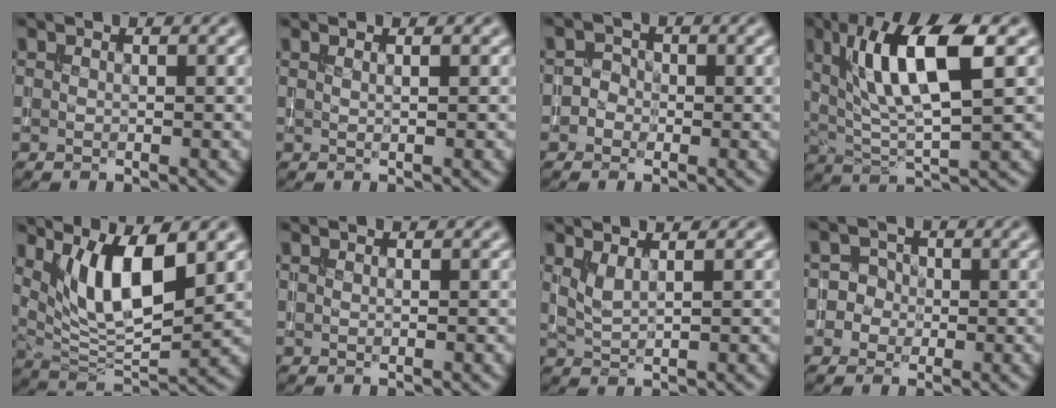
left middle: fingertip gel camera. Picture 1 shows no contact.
{"total": 1.5, "force": [0.8, 0.7, 1.1], "torque": [-0.001, -0.004, -0.003]}
{"total": 1.3, "force": [-0.4, 1.2, 0.3], "torque": [0.008, 0.003, -0.014]}
{"total": 9.4, "force": [3.2, 2.6, 8.4], "torque": [-0.147, 0.002, 0.054]}
{"total": 8.1, "force": [3.0, 2.7, 7.0], "torque": [-0.126, -0.018, 0.057]}
{"total": 0.0}
{"total": 1.8, "force": [1.1, 0.6, 1.4], "torque": [-0.028, -0.002, 0.024]}
{"total": 3.4, "force": [-0.4, 3.3, 0.6], "torque": [0.027, 0.023, -0.028]}